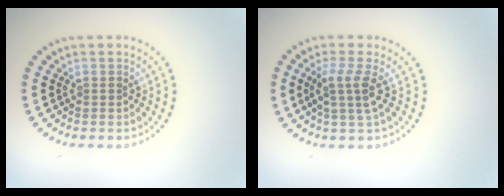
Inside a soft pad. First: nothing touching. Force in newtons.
{"total": 2.7, "press": 2.1, "slide": 1.6}